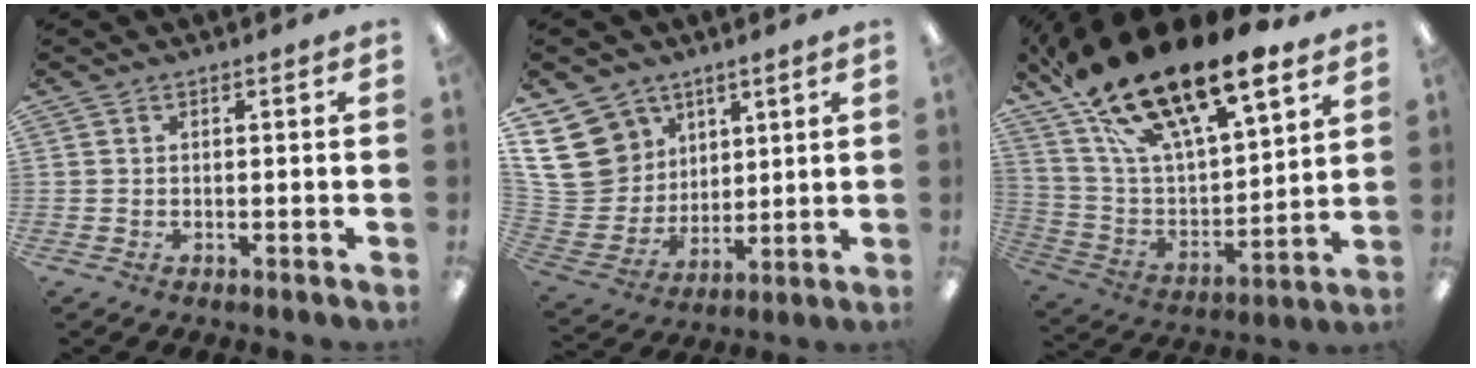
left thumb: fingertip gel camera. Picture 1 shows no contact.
{"total": 16.1, "force": [7.6, 12.8, 6.1], "torque": [-0.151, -0.037, 0.153]}
{"total": 24.1, "force": [18.3, 7.5, 13.9], "torque": [-0.251, -0.111, 0.315]}